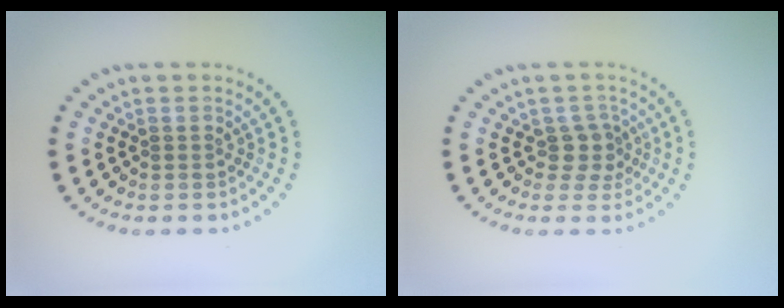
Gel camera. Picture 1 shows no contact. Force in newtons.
{"total": 1.9, "press": 1.6, "slide": 1.1}